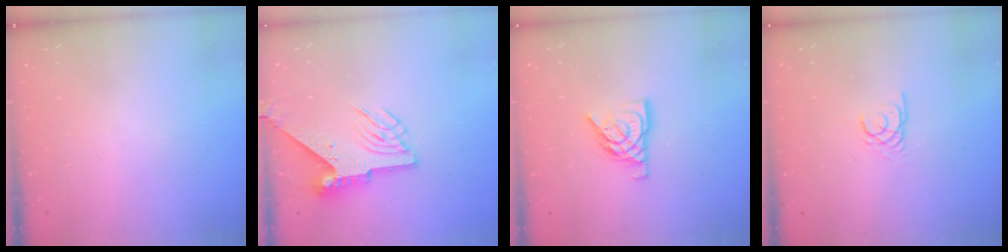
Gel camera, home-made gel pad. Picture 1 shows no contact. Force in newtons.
{"total": 7.3, "press": 7.3, "slide": 0.6}
{"total": 10.3, "press": 10.2, "slide": 0.8}
{"total": 2.7, "press": 2.7, "slide": 0.1}